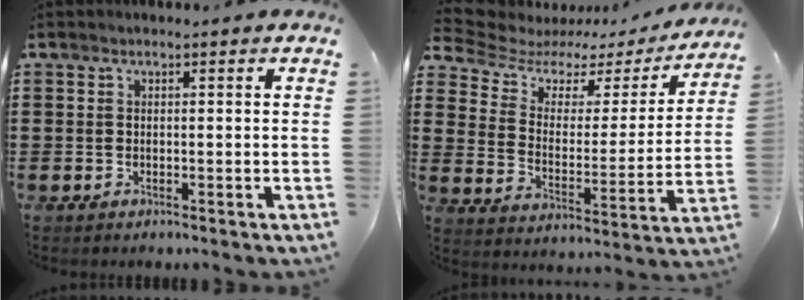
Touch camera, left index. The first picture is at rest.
{"total": 5.6, "force": [4.3, 3.0, 2.0], "torque": [-0.068, -0.022, 0.071]}